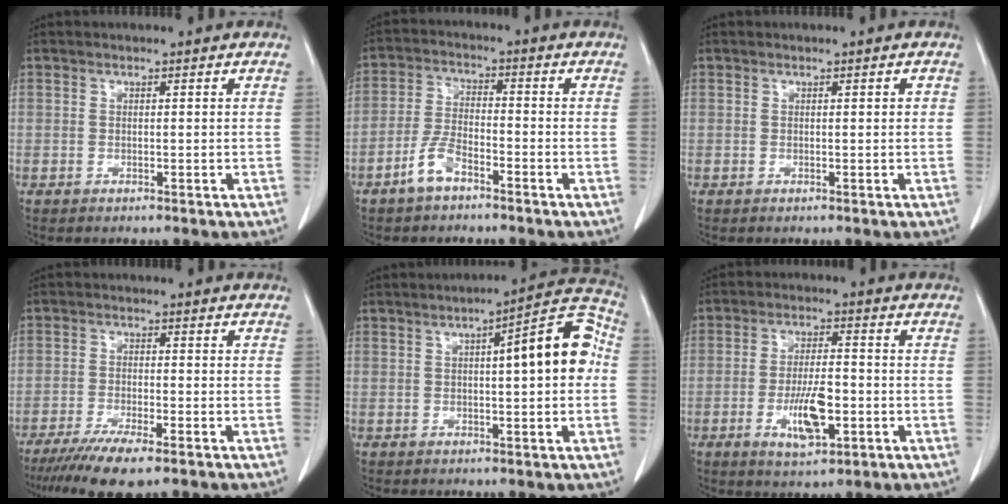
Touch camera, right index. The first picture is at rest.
{"total": 5.2, "force": [-3.5, 1.9, 3.3], "torque": [-0.075, 0.004, -0.067]}
{"total": 0.7, "force": [0.2, 0.2, 0.6], "torque": [-0.008, 0.002, 0.005]}
{"total": 7.9, "force": [-5.5, 0.9, 5.5], "torque": [-0.092, -0.017, -0.087]}
{"total": 10.7, "force": [1.3, 2.1, 10.4], "torque": [-0.132, 0.032, 0.013]}
{"total": 8.1, "force": [-2.5, 2.5, 7.3], "torque": [-0.139, -0.004, -0.038]}